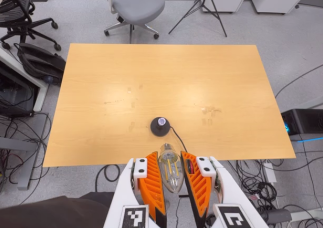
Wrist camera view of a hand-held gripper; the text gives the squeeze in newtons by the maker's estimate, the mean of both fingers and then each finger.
{"total": 14.6, "left": 16.9, "right": 12.4}